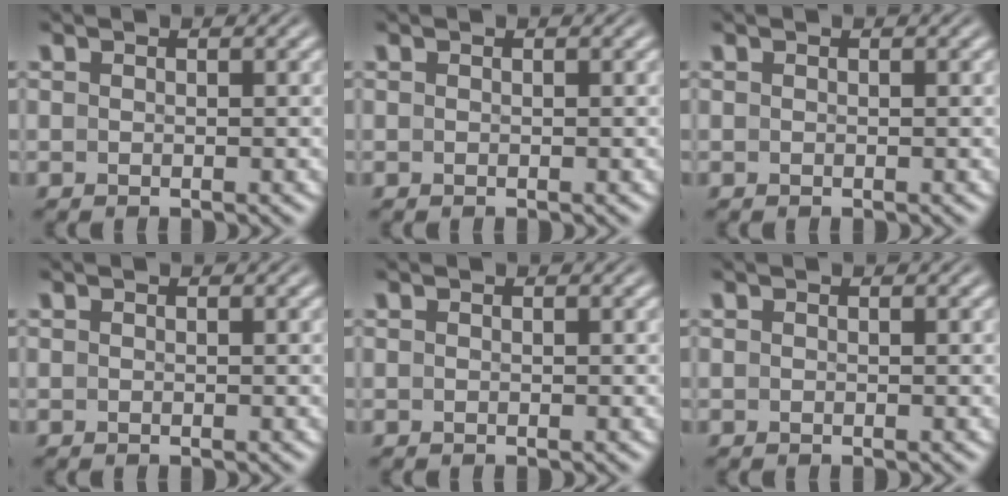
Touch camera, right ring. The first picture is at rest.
{"total": 0.0}
{"total": 0.0}
{"total": 0.0}
{"total": 0.0}
{"total": 0.0}